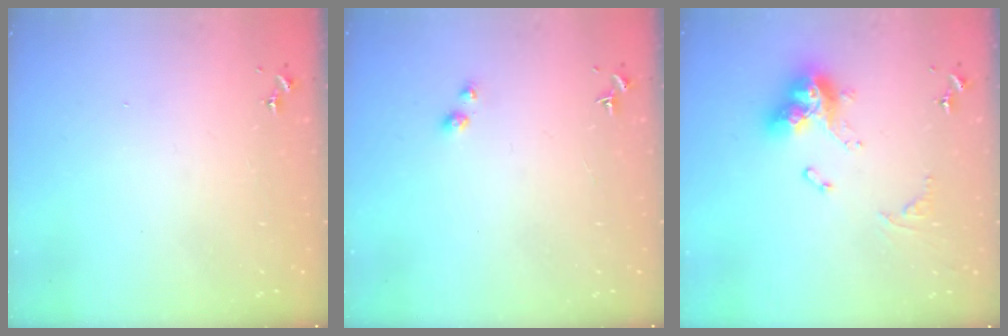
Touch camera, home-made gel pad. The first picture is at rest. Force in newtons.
{"total": 2.8, "press": 2.8, "slide": 0.3}
{"total": 14.6, "press": 14.6, "slide": 1.1}